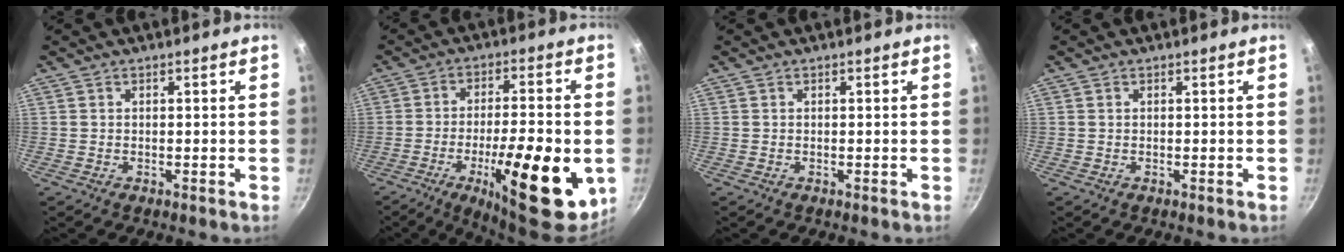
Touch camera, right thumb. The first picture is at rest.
{"total": 20.7, "force": [-6.3, 6.3, 18.7], "torque": [-0.258, 0.015, -0.090]}
{"total": 0.0}
{"total": 0.0}